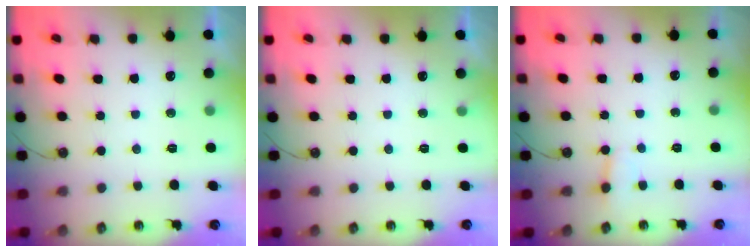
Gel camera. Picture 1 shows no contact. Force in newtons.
{"total": 2.9, "press": 2.9, "slide": 0.2}
{"total": 2.6, "press": 2.6, "slide": 0.2}